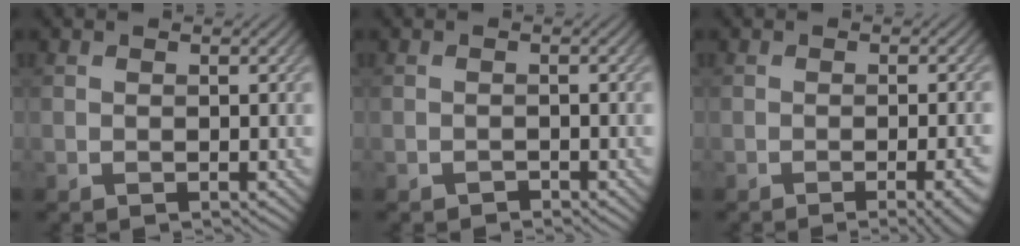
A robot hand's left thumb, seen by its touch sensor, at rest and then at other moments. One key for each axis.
{"total": 0.6, "fx": -0.6, "fy": 0.2, "fz": 0.1, "tx": 0.000, "ty": -0.001, "tz": -0.011}
{"total": 4.7, "fx": -1.9, "fy": 1.1, "fz": 4.2, "tx": -0.043, "ty": 0.006, "tz": -0.023}